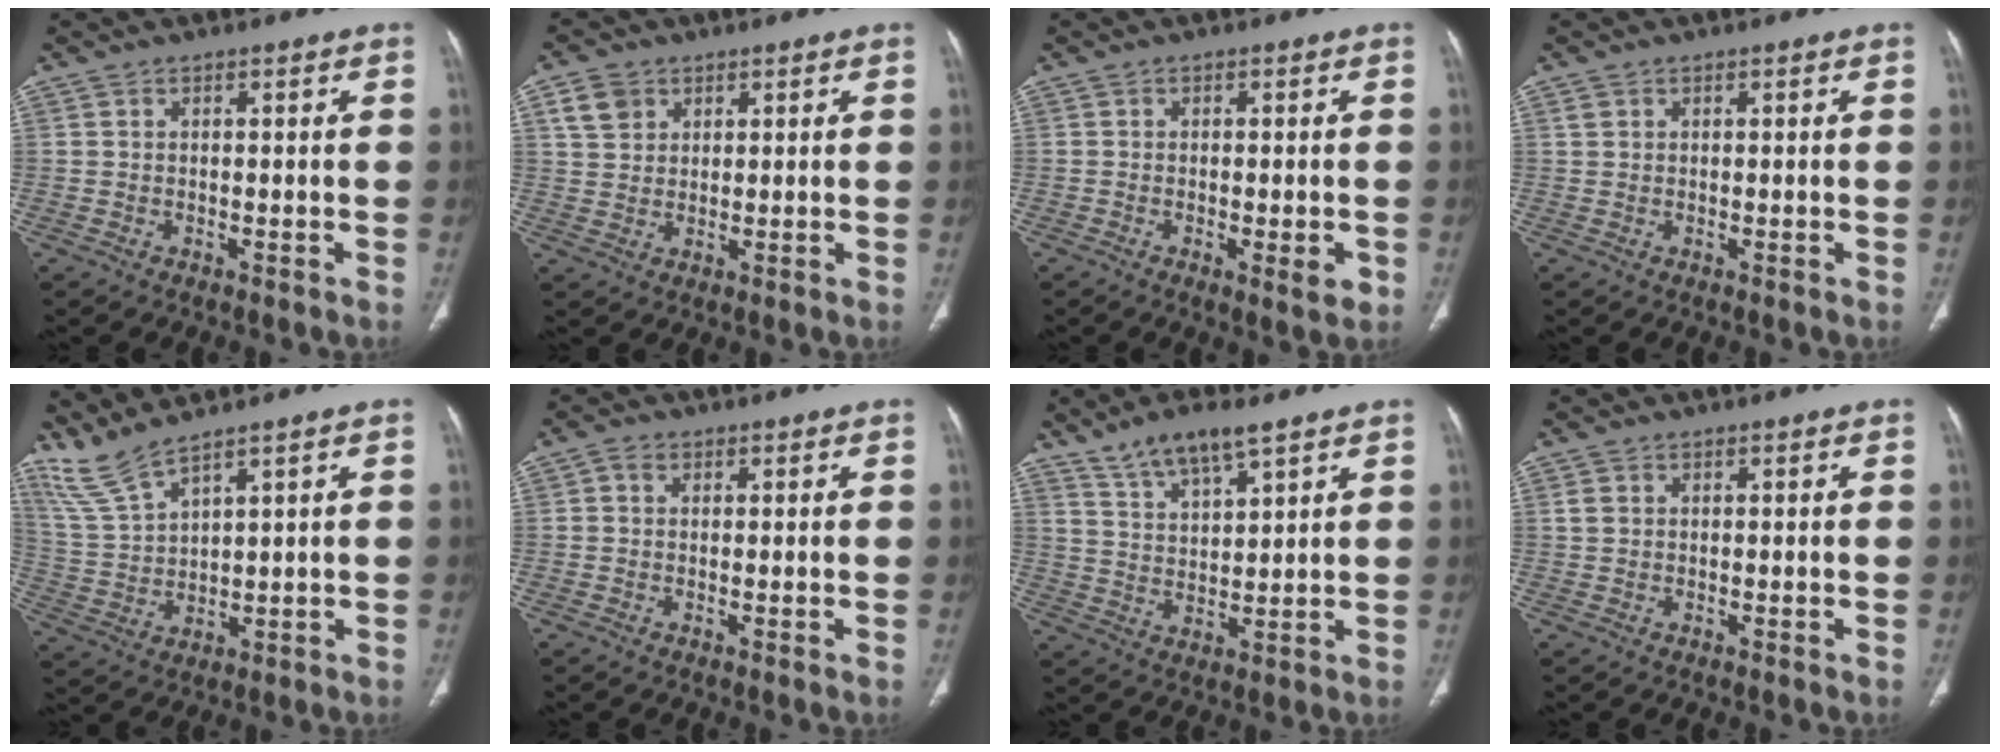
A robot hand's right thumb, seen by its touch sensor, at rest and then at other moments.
{"total": 4.9, "force": [2.3, 3.8, 2.0], "torque": [-0.025, -0.005, 0.049]}
{"total": 3.9, "force": [-1.3, 1.1, 3.5], "torque": [-0.041, -0.005, -0.015]}
{"total": 0.8, "force": [0.4, 0.7, 0.3], "torque": [-0.002, 0.001, 0.009]}
{"total": 6.9, "force": [6.2, 0.5, 3.0], "torque": [-0.078, -0.031, 0.146]}
{"total": 1.8, "force": [0.5, 1.5, 0.9], "torque": [-0.011, 0.005, 0.006]}
{"total": 8.7, "force": [6.4, 2.3, 5.5], "torque": [-0.091, -0.028, 0.124]}
{"total": 1.2, "force": [0.3, 1.1, 0.6], "torque": [-0.010, 0.004, 0.008]}